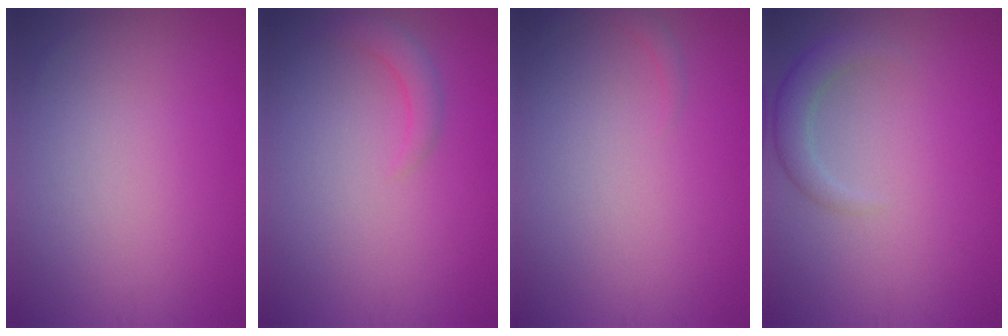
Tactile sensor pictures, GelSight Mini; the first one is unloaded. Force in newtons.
{"total": 1.8, "press": 1.8, "slide": 0.3}
{"total": 0.8, "press": 0.8, "slide": 0.1}
{"total": 2.4, "press": 2.3, "slide": 0.3}